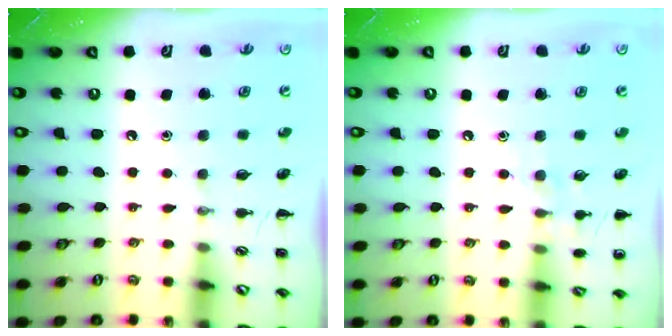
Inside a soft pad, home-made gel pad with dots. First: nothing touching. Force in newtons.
{"total": 6.7, "press": 6.4, "slide": 2.0}